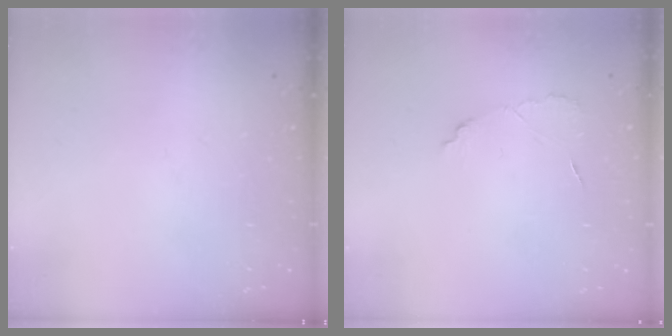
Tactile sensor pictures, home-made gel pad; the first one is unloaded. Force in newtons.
{"total": 4.7, "press": 4.7, "slide": 0.4}